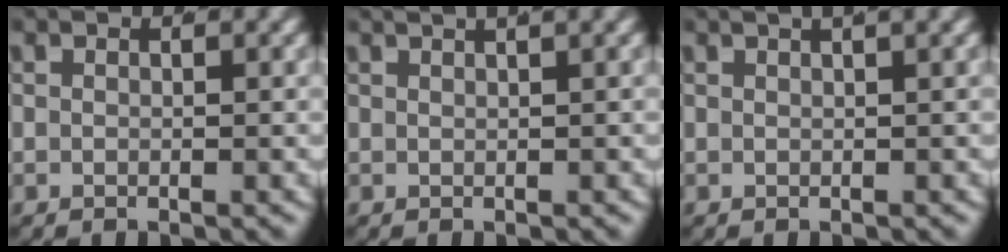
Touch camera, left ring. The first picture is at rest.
{"total": 3.1, "force": [2.4, 0.7, 1.9], "torque": [-0.019, 0.015, 0.035]}
{"total": 3.4, "force": [2.2, 1.0, 2.3], "torque": [-0.024, 0.018, 0.030]}